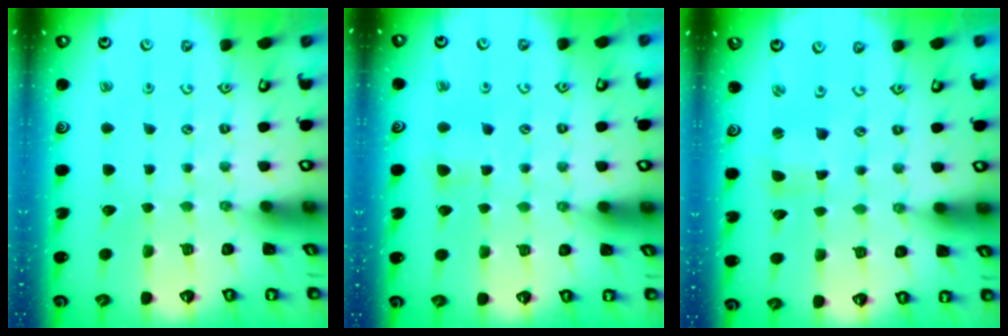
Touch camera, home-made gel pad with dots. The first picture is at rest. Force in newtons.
{"total": 4.5, "press": 4.4, "slide": 0.8}
{"total": 0.8, "press": 0.8, "slide": 0.2}